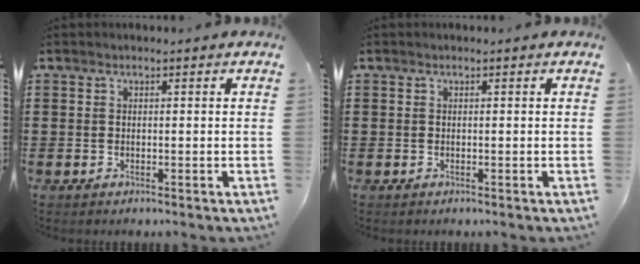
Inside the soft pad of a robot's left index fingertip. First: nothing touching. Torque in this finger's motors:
{"motor_torque": [0.00, 0.00, 0.00, 0.00]}